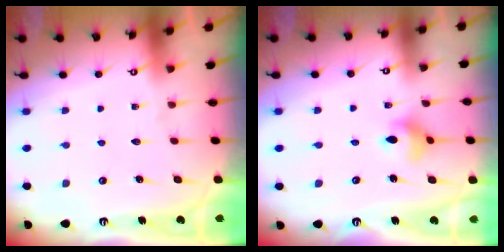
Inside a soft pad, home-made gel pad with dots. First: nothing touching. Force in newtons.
{"total": 6.0, "press": 5.7, "slide": 2.1}